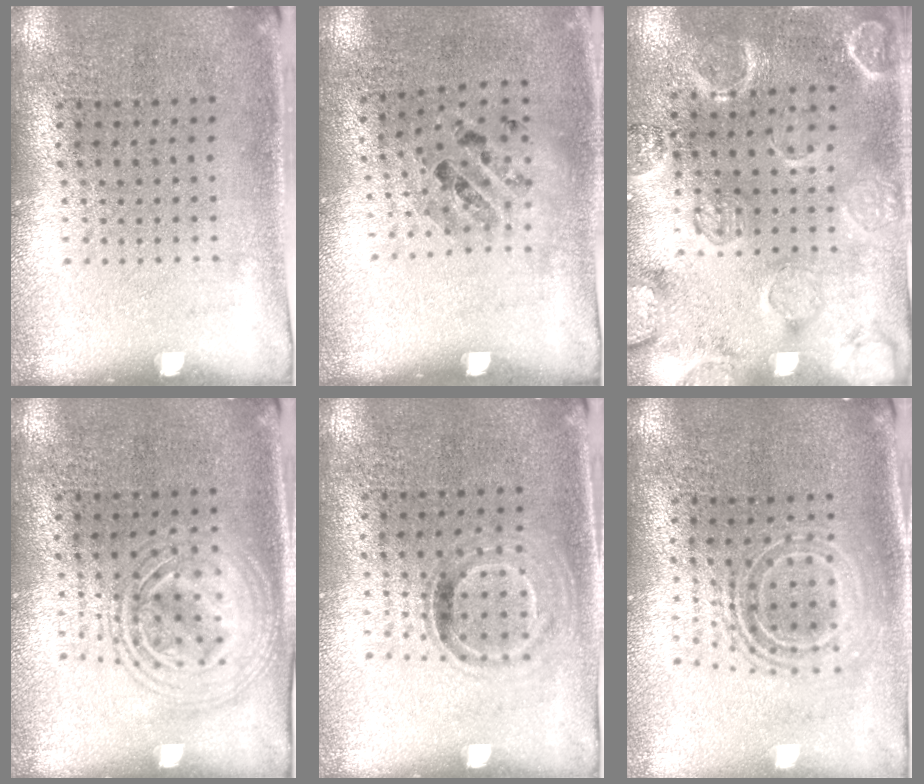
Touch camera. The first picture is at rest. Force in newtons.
{"total": 0.9, "press": 0.7, "slide": 0.5}
{"total": 2.3, "press": 2.2, "slide": 0.6}
{"total": 2.9, "press": 2.9, "slide": 0.4}
{"total": 1.0, "press": 0.8, "slide": 0.5}
{"total": 1.8, "press": 1.4, "slide": 1.2}